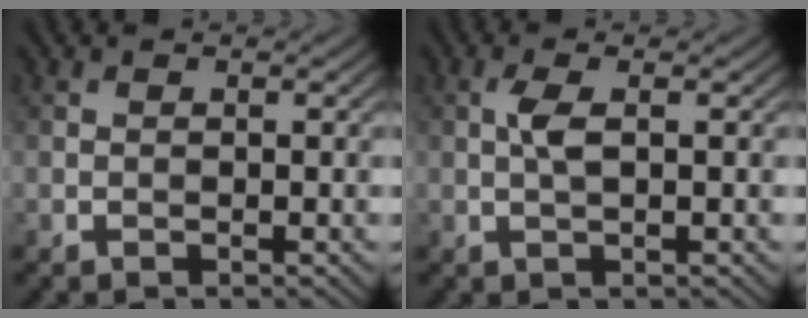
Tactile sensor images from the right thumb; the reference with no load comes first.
{"total": 2.3, "force": [0.4, 0.6, 2.2], "torque": [-0.054, 0.007, 0.006]}